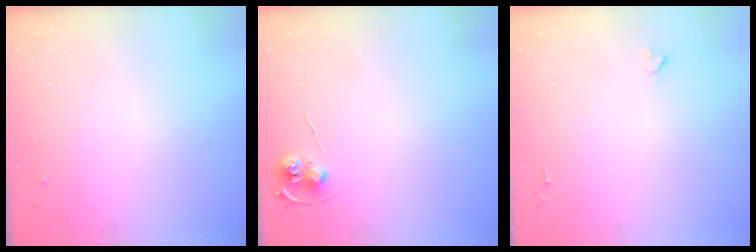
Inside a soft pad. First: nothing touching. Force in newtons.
{"total": 6.9, "press": 6.9, "slide": 0.5}
{"total": 1.6, "press": 1.6, "slide": 0.2}